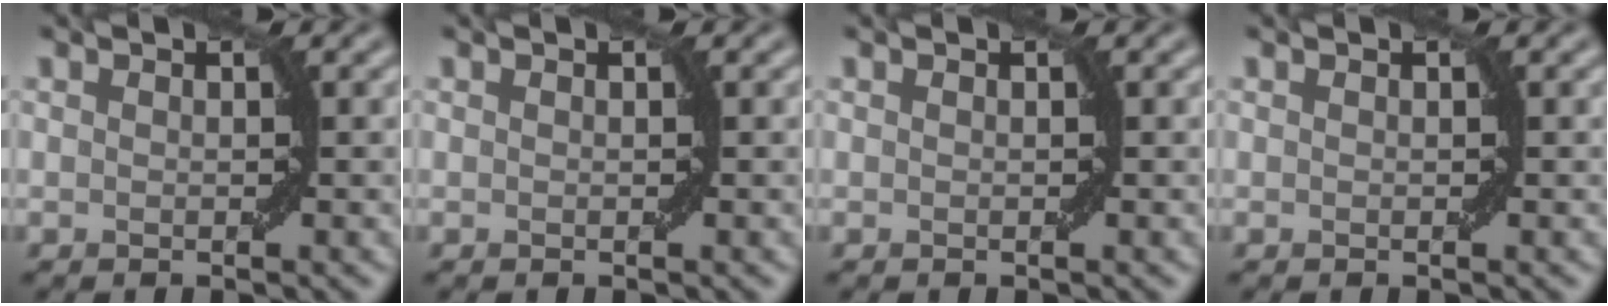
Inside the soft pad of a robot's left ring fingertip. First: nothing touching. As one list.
[{"total": 0.0}, {"total": 0.0}, {"total": 0.0}]